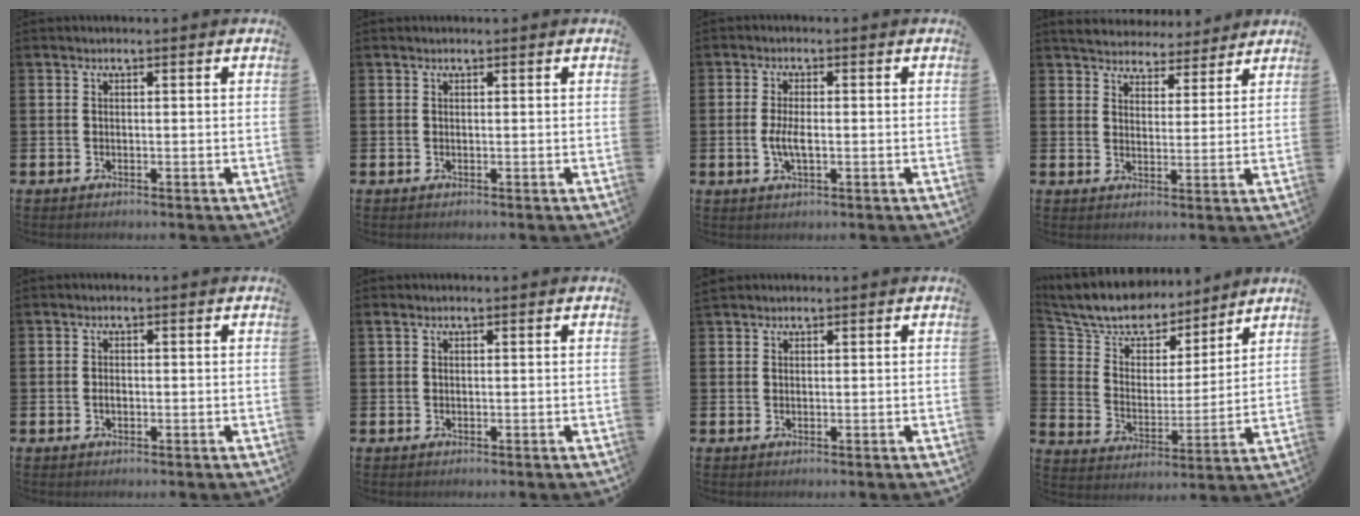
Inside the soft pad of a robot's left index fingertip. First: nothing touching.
{"total": 0.0}
{"total": 3.1, "force": [-0.5, 1.2, 2.8], "torque": [-0.059, -0.002, -0.013]}
{"total": 4.6, "force": [4.4, 1.2, -0.4], "torque": [-0.015, -0.033, 0.078]}
{"total": 0.8, "force": [-0.4, 0.5, 0.5], "torque": [-0.010, 0.002, -0.008]}
{"total": 0.5, "force": [0.3, 0.2, 0.4], "torque": [-0.002, 0.002, 0.003]}
{"total": 1.2, "force": [1.1, 0.4, 0.0], "torque": [0.011, -0.001, 0.018]}
{"total": 9.6, "force": [8.7, 3.7, 1.5], "torque": [-0.083, -0.058, 0.158]}